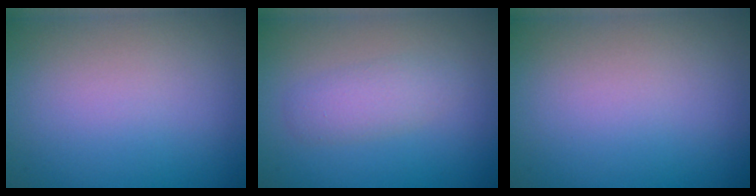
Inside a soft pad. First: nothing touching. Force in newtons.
{"total": 2.2, "press": 2.2, "slide": 0.0}
{"total": 0.0}